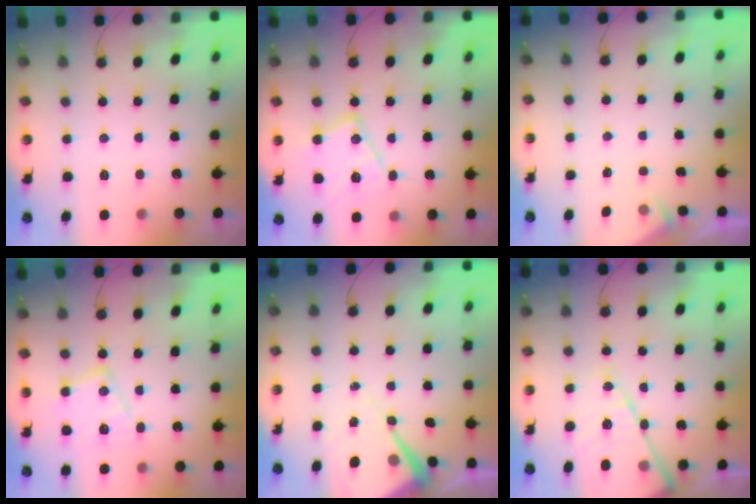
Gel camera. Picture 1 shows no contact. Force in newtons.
{"total": 15.2, "press": 15.2, "slide": 1.3}
{"total": 2.5, "press": 2.5, "slide": 0.4}
{"total": 13.5, "press": 13.5, "slide": 1.1}
{"total": 7.5, "press": 7.5, "slide": 0.5}
{"total": 15.3, "press": 15.2, "slide": 1.6}